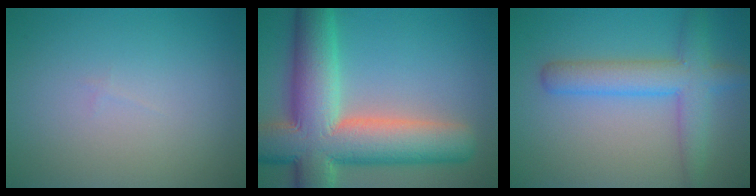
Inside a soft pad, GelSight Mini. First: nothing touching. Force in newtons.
{"total": 13.3, "press": 13.2, "slide": 1.0}
{"total": 4.9, "press": 4.9, "slide": 0.3}